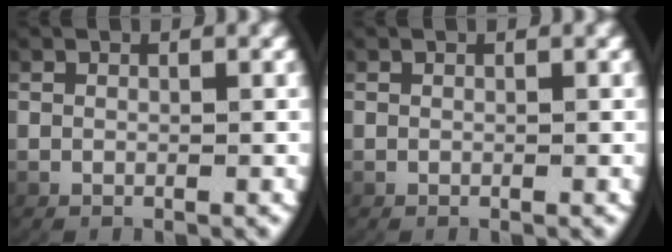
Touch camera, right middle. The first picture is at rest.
{"total": 0.0}